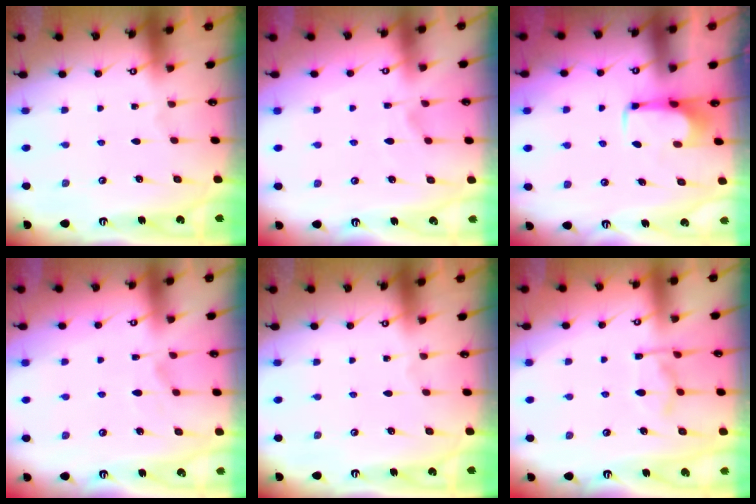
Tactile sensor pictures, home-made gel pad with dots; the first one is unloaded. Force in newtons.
{"total": 2.8, "press": 2.6, "slide": 1.2}
{"total": 1.9, "press": 1.9, "slide": 0.2}
{"total": 1.6, "press": 1.0, "slide": 1.2}
{"total": 0.0}
{"total": 9.7, "press": 9.6, "slide": 1.1}